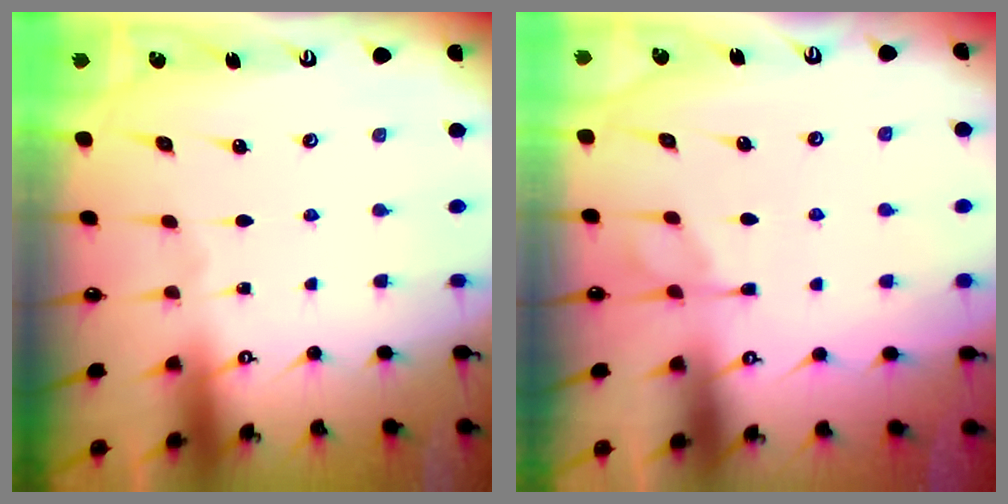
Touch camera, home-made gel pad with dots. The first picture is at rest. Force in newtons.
{"total": 1.3, "press": 0.4, "slide": 1.2}